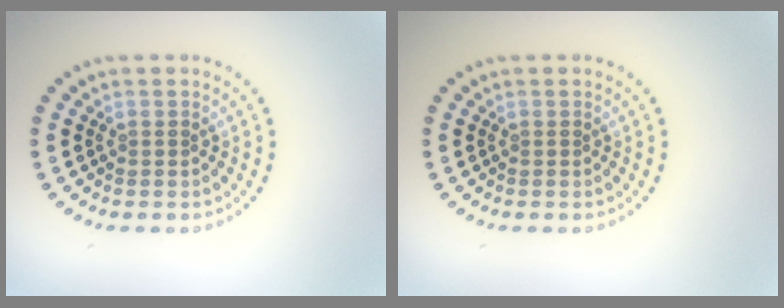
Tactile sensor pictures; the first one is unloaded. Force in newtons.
{"total": 0.0}